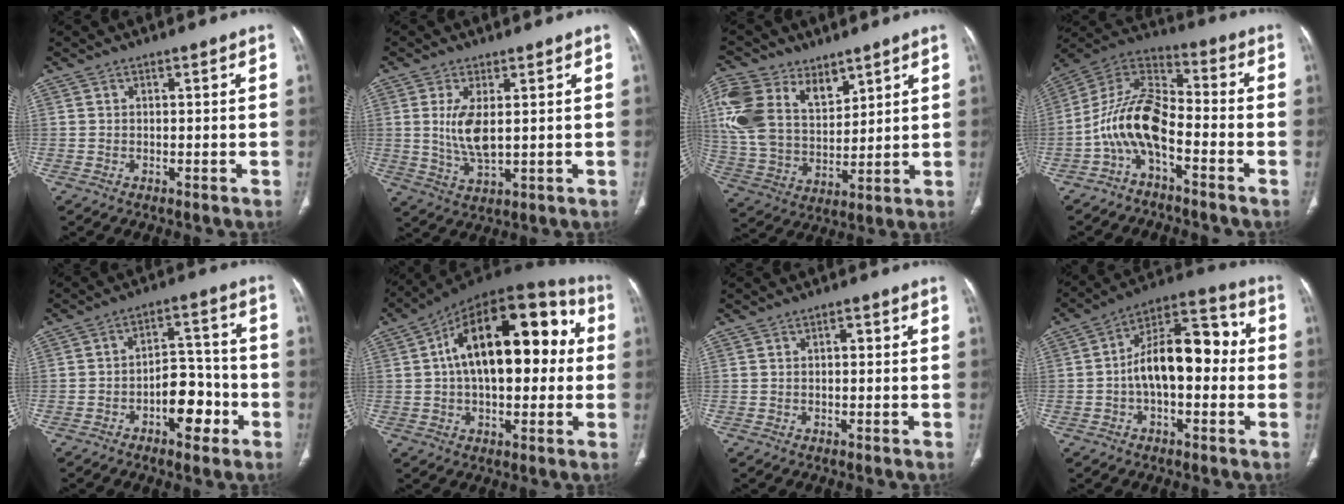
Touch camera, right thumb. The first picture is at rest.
{"total": 6.8, "force": [1.0, 2.6, 6.2], "torque": [-0.133, -0.018, 0.029]}
{"total": 17.7, "force": [8.5, 11.5, 10.5], "torque": [-0.210, -0.027, 0.172]}
{"total": 12.1, "force": [-4.7, 5.6, 9.7], "torque": [-0.186, 0.072, -0.101]}
{"total": 9.5, "force": [-3.9, 5.4, 6.7], "torque": [-0.068, 0.042, -0.060]}
{"total": 22.9, "force": [3.3, 12.2, 19.1], "torque": [-0.269, 0.043, 0.038]}
{"total": 1.2, "force": [0.1, 0.7, 1.0], "torque": [-0.013, 0.003, -0.001]}
{"total": 18.7, "force": [0.0, 10.2, 15.7], "torque": [-0.228, 0.054, -0.009]}